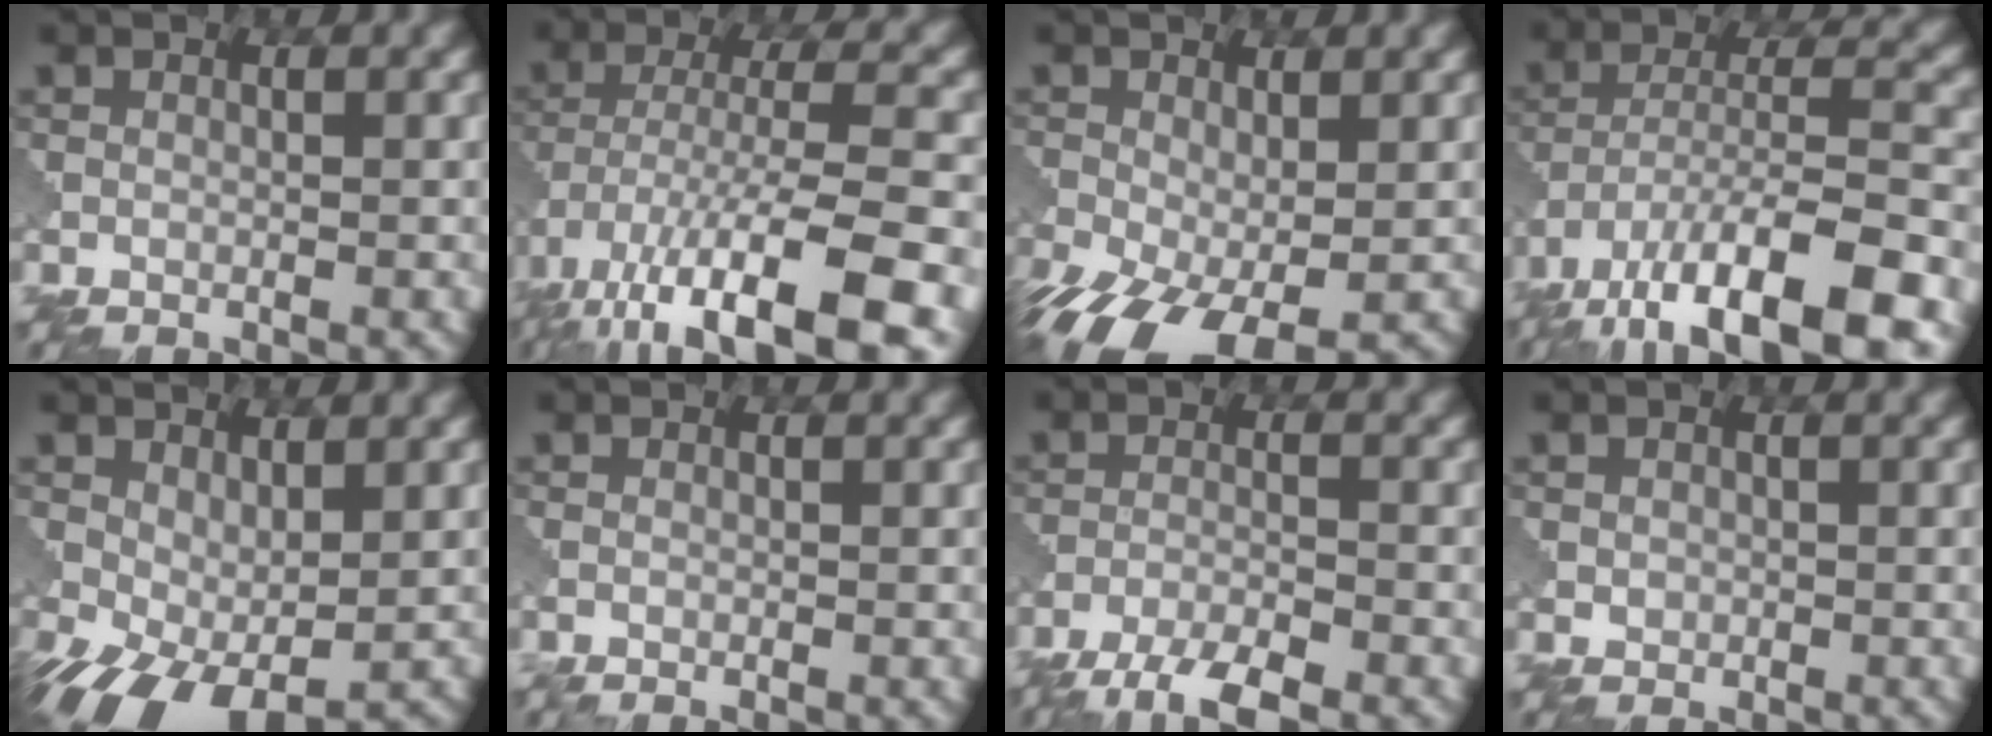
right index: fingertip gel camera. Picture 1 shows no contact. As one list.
[{"total": 13.3, "force": [-9.1, 3.4, 9.1], "torque": [-0.192, -0.008, -0.145]}, {"total": 8.7, "force": [-5.0, 3.7, 6.2], "torque": [-0.139, -0.056, -0.068]}, {"total": 13.0, "force": [-9.7, 3.4, 8.0], "torque": [-0.150, -0.004, -0.162]}, {"total": 5.1, "force": [-2.2, 2.6, 3.9], "torque": [-0.092, -0.024, -0.019]}, {"total": 0.7, "force": [-0.1, 0.3, 0.7], "torque": [-0.002, 0.004, -0.002]}, {"total": 4.7, "force": [-4.3, 0.4, 1.9], "torque": [-0.044, -0.010, -0.078]}, {"total": 1.0, "force": [0.1, 1.0, 0.0], "torque": [-0.010, -0.001, 0.011]}]